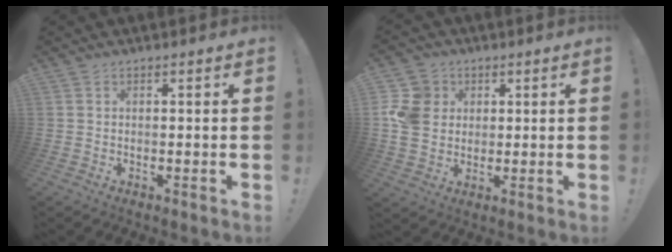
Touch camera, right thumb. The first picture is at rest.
{"total": 10.8, "force": [1.3, 9.5, 5.0], "torque": [-0.101, 0.003, 0.028]}